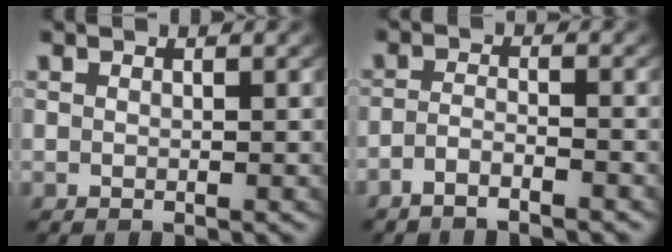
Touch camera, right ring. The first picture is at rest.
{"total": 2.7, "force": [-2.5, 0.5, 1.1], "torque": [-0.020, -0.006, -0.043]}